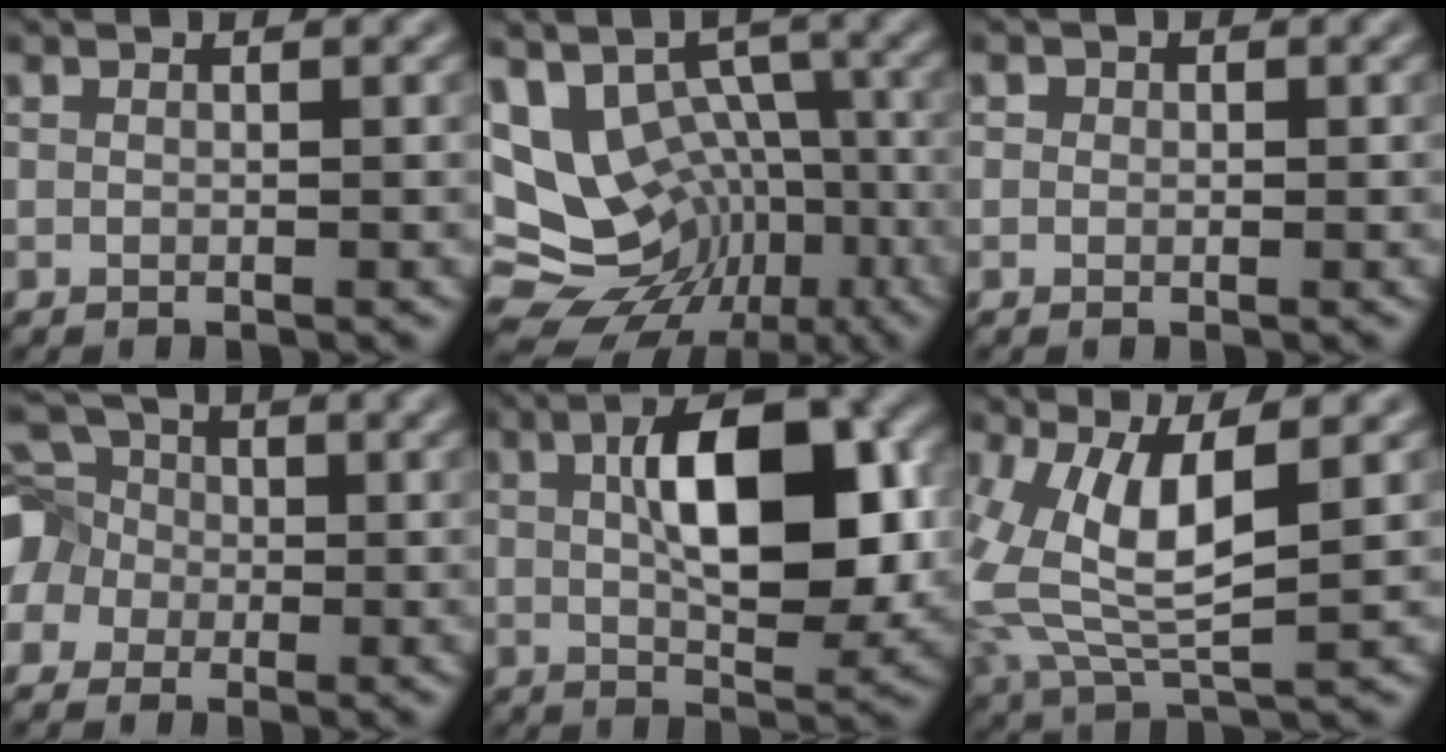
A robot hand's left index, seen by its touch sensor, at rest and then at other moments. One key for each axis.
{"total": 13.5, "fx": -3.5, "fy": 10.5, "fz": 7.6, "tx": -0.136, "ty": -0.001, "tz": -0.024}
{"total": 0.7, "fx": 0.1, "fy": 0.7, "fz": 0.2, "tx": -0.004, "ty": -0.005, "tz": -0.004}
{"total": 8.2, "fx": -1.3, "fy": 7.2, "fz": 3.7, "tx": -0.088, "ty": 0.019, "tz": -0.066}
{"total": 10.1, "fx": 1.7, "fy": 4.4, "fz": 8.9, "tx": -0.132, "ty": 0.009, "tz": 0.025}
{"total": 7.9, "fx": 1.2, "fy": 3.1, "fz": 7.1, "tx": -0.163, "ty": -0.007, "tz": 0.024}